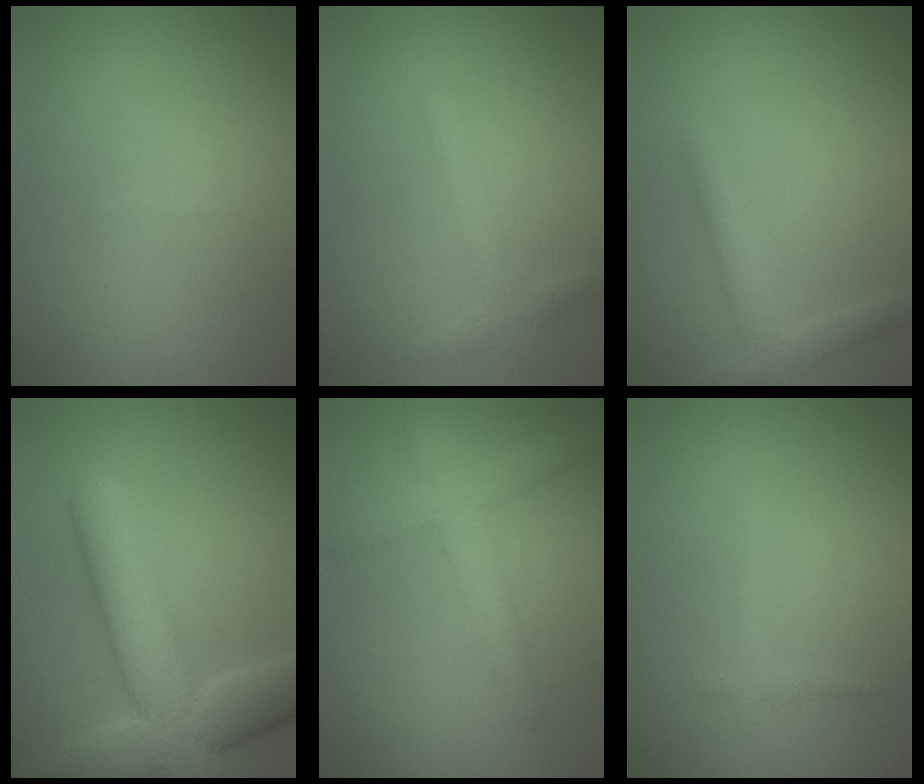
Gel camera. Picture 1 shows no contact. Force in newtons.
{"total": 1.7, "press": 1.7, "slide": 0.1}
{"total": 2.2, "press": 2.2, "slide": 0.0}
{"total": 9.6, "press": 9.6, "slide": 0.7}
{"total": 3.6, "press": 3.6, "slide": 0.1}
{"total": 0.8, "press": 0.8, "slide": 0.0}